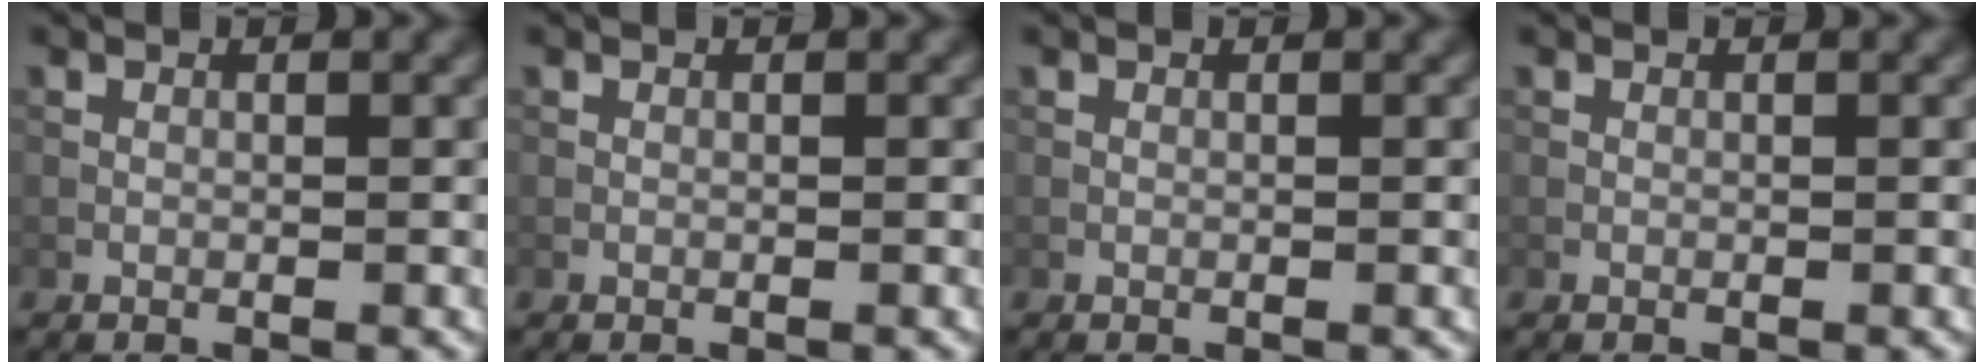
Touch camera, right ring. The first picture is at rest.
{"total": 0.0}
{"total": 0.0}
{"total": 0.0}